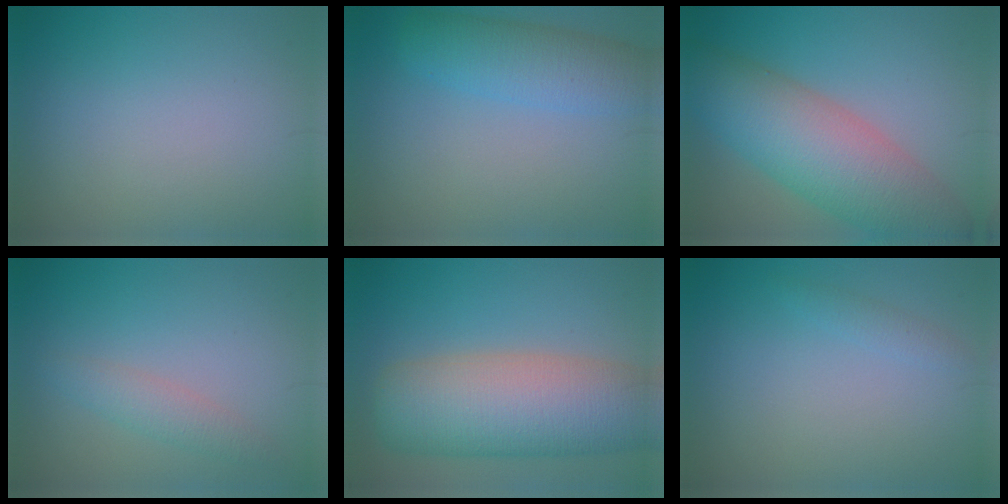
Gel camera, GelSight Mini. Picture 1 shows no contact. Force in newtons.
{"total": 4.9, "press": 4.8, "slide": 0.3}
{"total": 9.2, "press": 9.2, "slide": 0.3}
{"total": 2.0, "press": 2.0, "slide": 0.1}
{"total": 11.2, "press": 11.2, "slide": 0.6}
{"total": 1.0, "press": 1.0, "slide": 0.1}